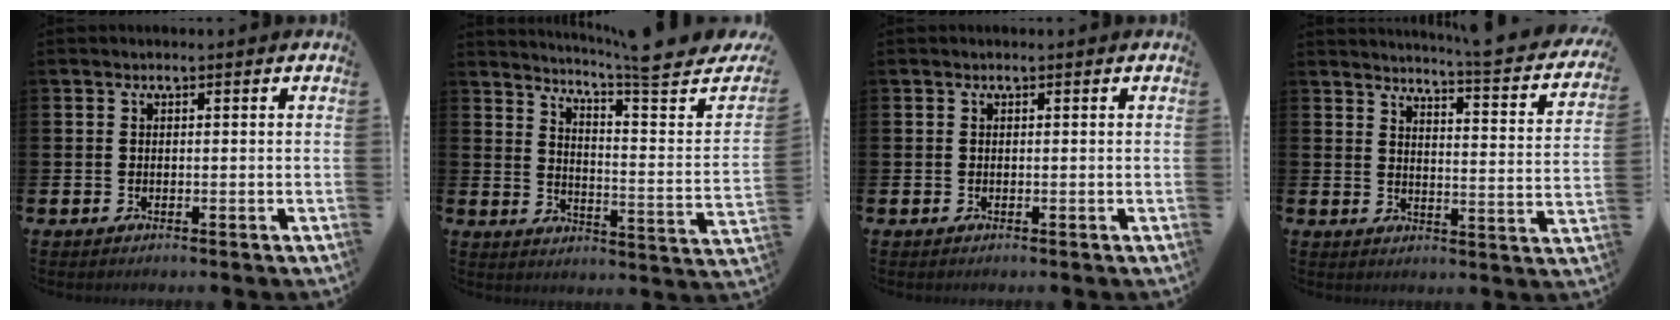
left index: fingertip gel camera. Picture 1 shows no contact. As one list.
[{"total": 6.6, "force": [6.1, -0.1, 2.7], "torque": [-0.055, -0.072, 0.091]}, {"total": 0.0}, {"total": 4.0, "force": [3.7, -0.4, 1.3], "torque": [-0.025, -0.046, 0.052]}]